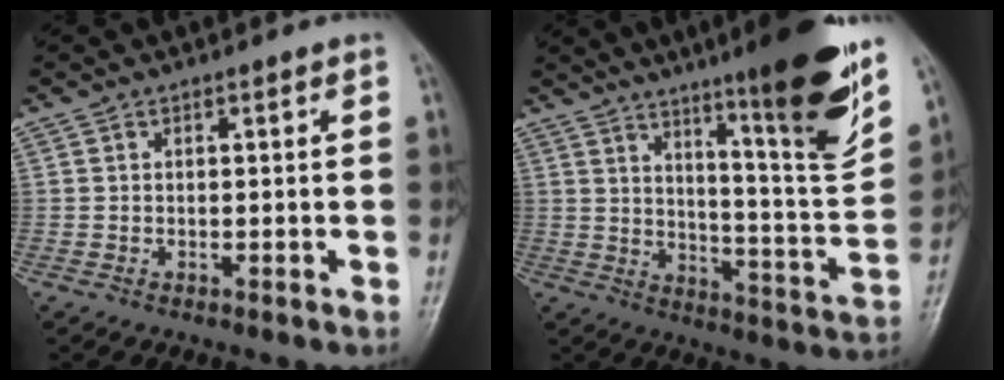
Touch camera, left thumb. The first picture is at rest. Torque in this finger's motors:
{"motor_torque": [3.54, 1.45, 1.92, -0.85, 0.15]}